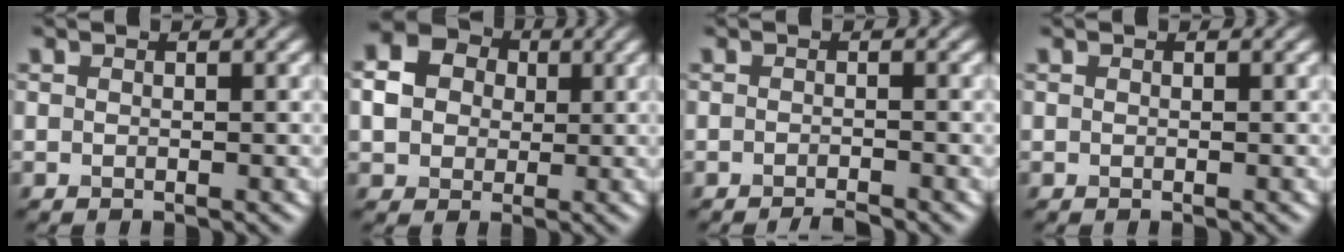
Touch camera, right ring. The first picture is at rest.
{"total": 7.5, "force": [1.7, 6.4, 3.4], "torque": [-0.077, 0.027, 0.018]}
{"total": 1.3, "force": [-1.2, 0.1, 0.7], "torque": [-0.007, -0.001, -0.022]}
{"total": 0.0}